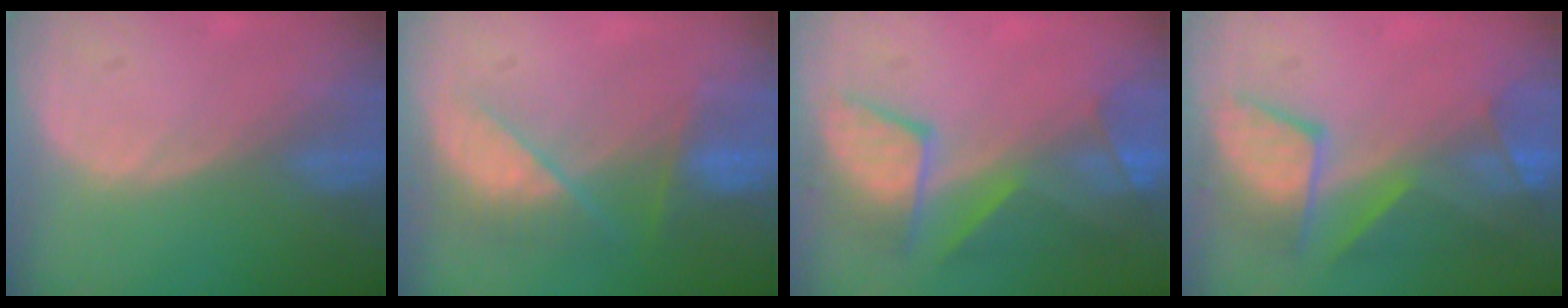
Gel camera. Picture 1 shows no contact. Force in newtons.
{"total": 7.2, "press": 6.6, "slide": 2.9}
{"total": 9.4, "press": 8.4, "slide": 4.2}
{"total": 9.4, "press": 8.4, "slide": 4.2}